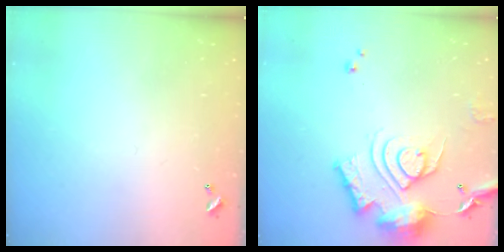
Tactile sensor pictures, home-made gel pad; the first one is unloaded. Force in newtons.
{"total": 15.8, "press": 15.8, "slide": 1.0}